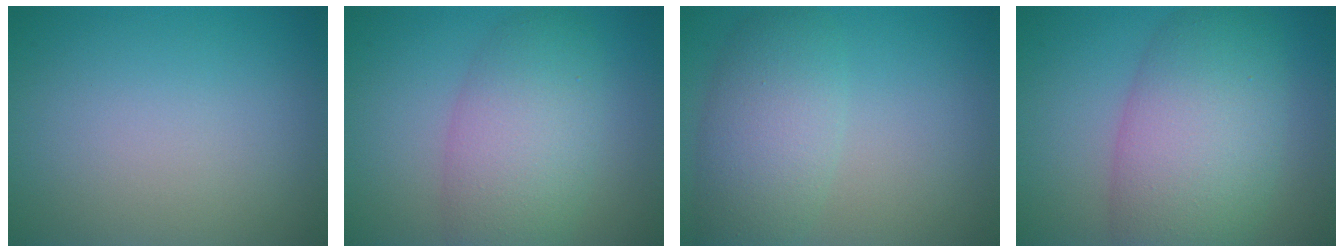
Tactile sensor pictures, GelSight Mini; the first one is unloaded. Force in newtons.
{"total": 6.5, "press": 6.5, "slide": 0.2}
{"total": 5.1, "press": 5.1, "slide": 0.2}
{"total": 9.2, "press": 9.2, "slide": 0.2}